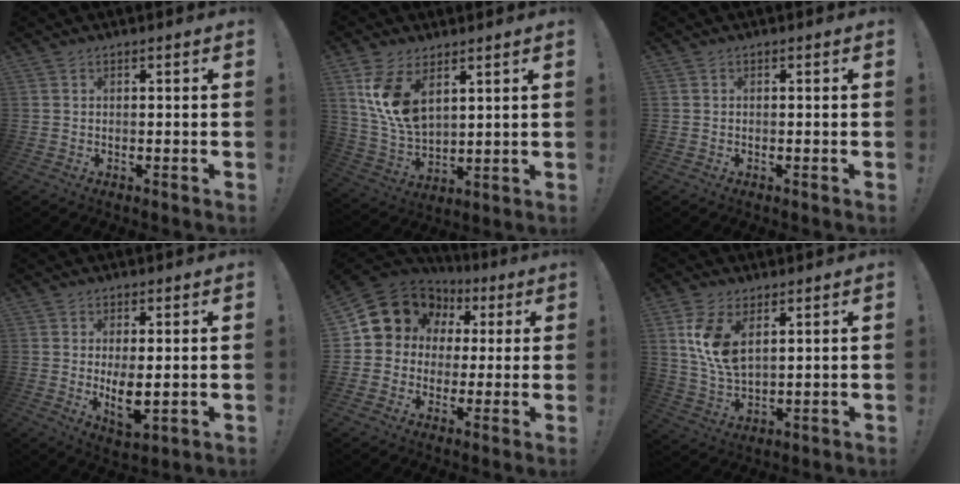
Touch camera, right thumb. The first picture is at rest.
{"total": 12.5, "force": [6.4, 6.8, 8.2], "torque": [-0.168, -0.036, 0.122]}
{"total": 0.0}
{"total": 6.7, "force": [0.8, 2.7, 6.1], "torque": [-0.095, -0.021, 0.018]}
{"total": 12.1, "force": [5.2, 10.2, 3.9], "torque": [-0.060, -0.028, 0.111]}
{"total": 10.6, "force": [5.1, 5.4, 7.6], "torque": [-0.150, -0.026, 0.092]}